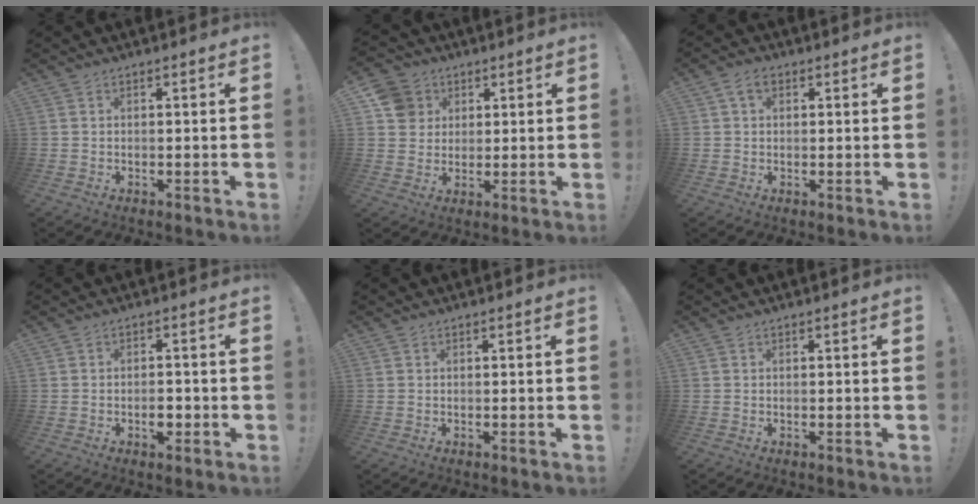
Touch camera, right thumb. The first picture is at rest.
{"total": 8.3, "force": [3.3, 7.4, 2.0], "torque": [-0.024, -0.012, 0.070]}
{"total": 4.0, "force": [1.5, 2.8, 2.4], "torque": [-0.042, 0.005, 0.028]}
{"total": 3.6, "force": [-1.5, 2.1, 2.6], "torque": [-0.023, 0.003, -0.027]}
{"total": 0.0}
{"total": 0.0}